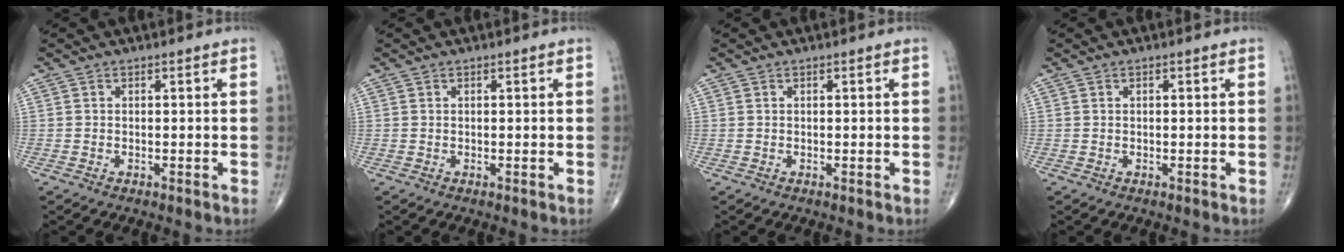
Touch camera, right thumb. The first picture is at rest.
{"total": 0.0}
{"total": 0.0}
{"total": 0.0}